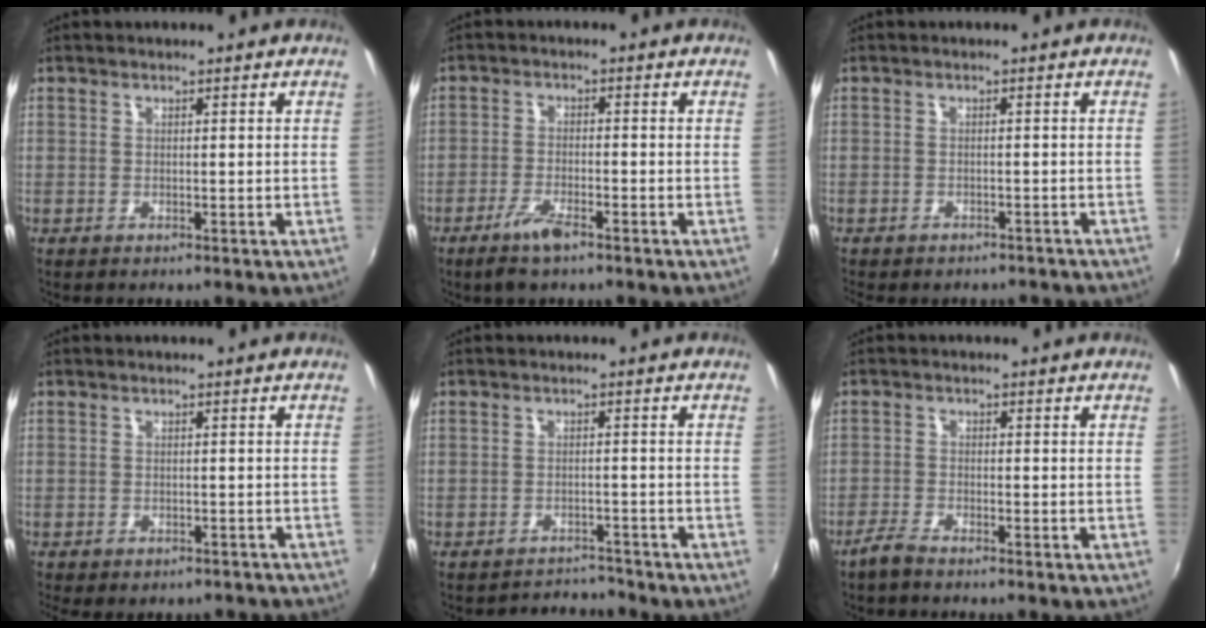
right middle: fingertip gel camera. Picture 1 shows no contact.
{"total": 4.9, "force": [-3.5, 1.3, 3.2], "torque": [-0.079, -0.008, -0.067]}
{"total": 6.1, "force": [-5.3, 2.3, 1.9], "torque": [-0.044, -0.014, -0.065]}
{"total": 6.6, "force": [-5.4, 2.7, 2.6], "torque": [-0.059, -0.020, -0.065]}
{"total": 4.9, "force": [-4.8, 0.9, -0.4], "torque": [0.000, 0.009, -0.073]}
{"total": 2.8, "force": [-2.5, 0.4, 1.2], "torque": [-0.041, -0.002, -0.053]}